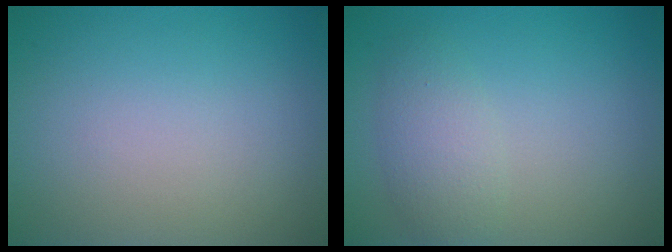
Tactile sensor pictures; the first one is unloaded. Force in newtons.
{"total": 2.6, "press": 2.6, "slide": 0.1}